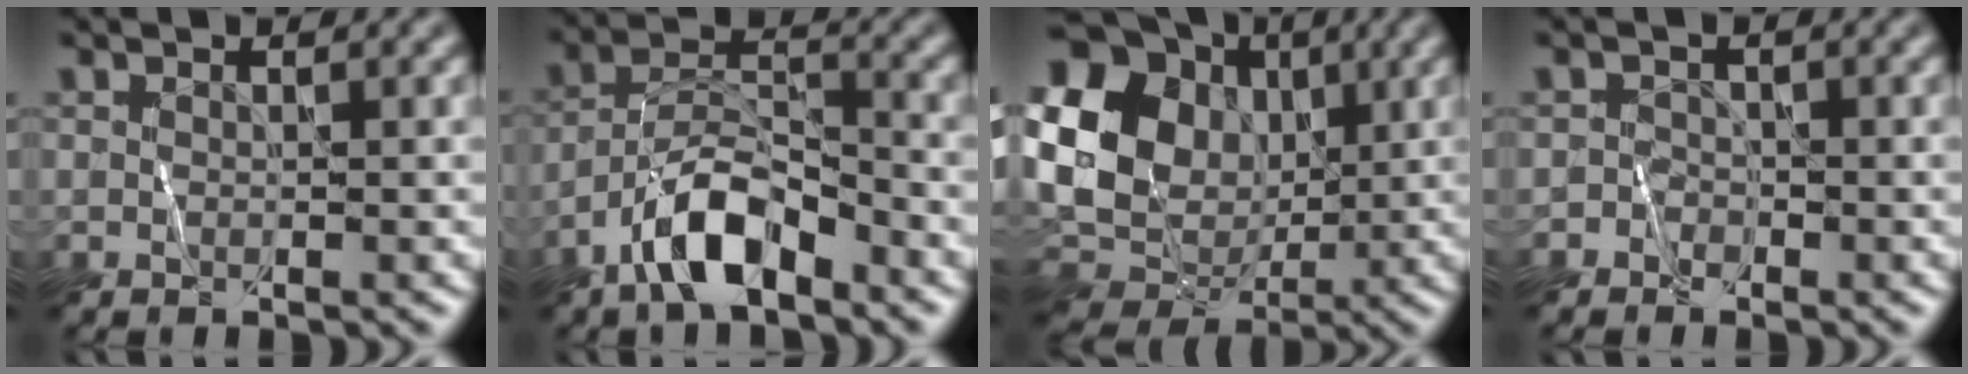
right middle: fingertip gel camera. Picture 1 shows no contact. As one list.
[{"total": 5.9, "force": [-3.8, 2.1, 4.0], "torque": [-0.066, 0.009, -0.076]}, {"total": 21.5, "force": [4.5, 18.8, 9.6], "torque": [-0.237, 0.032, 0.040]}, {"total": 1.1, "force": [-0.8, 0.7, -0.2], "torque": [0.010, 0.006, -0.016]}]